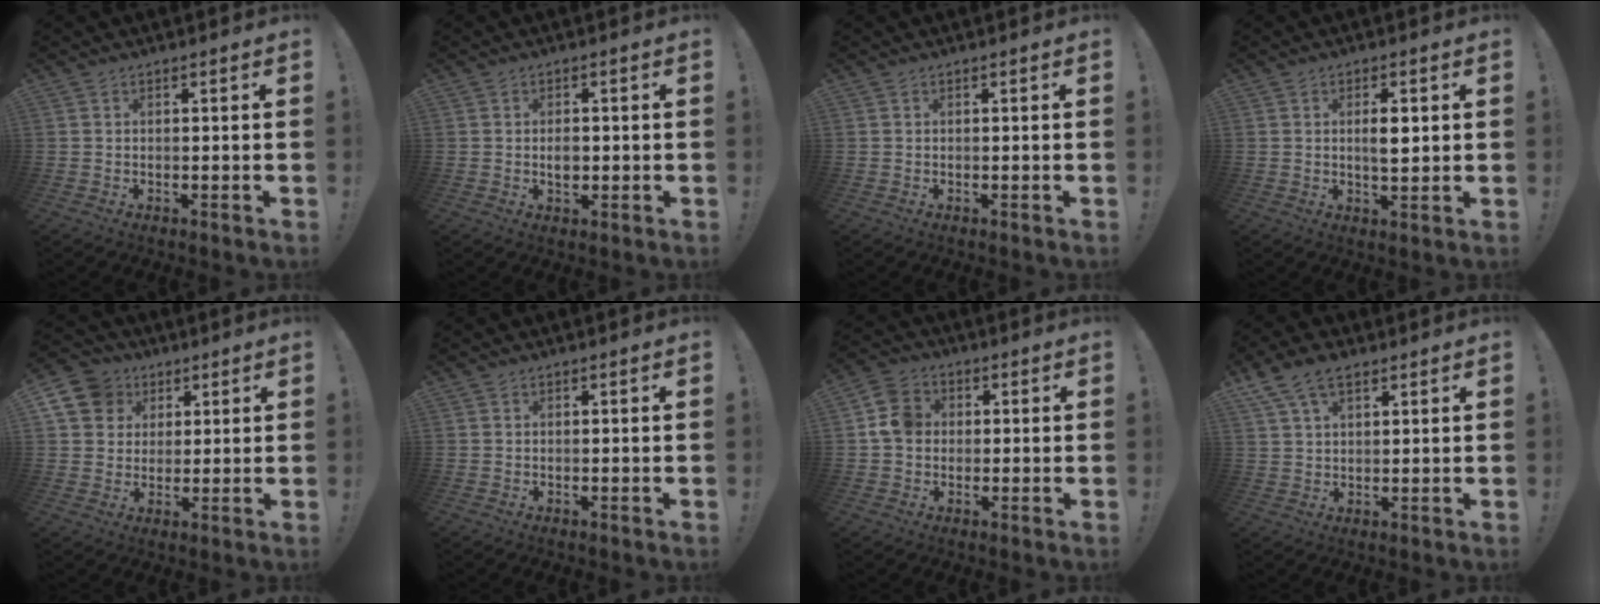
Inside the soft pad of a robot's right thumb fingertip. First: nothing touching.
{"total": 3.3, "force": [-0.5, 2.4, 2.2], "torque": [-0.018, -0.003, -0.014]}
{"total": 0.0}
{"total": 4.8, "force": [0.7, 1.8, 4.4], "torque": [-0.068, -0.004, 0.006]}
{"total": 11.1, "force": [4.5, 9.5, 3.8], "torque": [-0.057, -0.017, 0.093]}
{"total": 0.0}
{"total": 8.4, "force": [0.4, 7.1, 4.4], "torque": [-0.077, 0.016, 0.010]}
{"total": 8.5, "force": [4.9, 4.6, 5.2], "torque": [-0.097, -0.005, 0.096]}